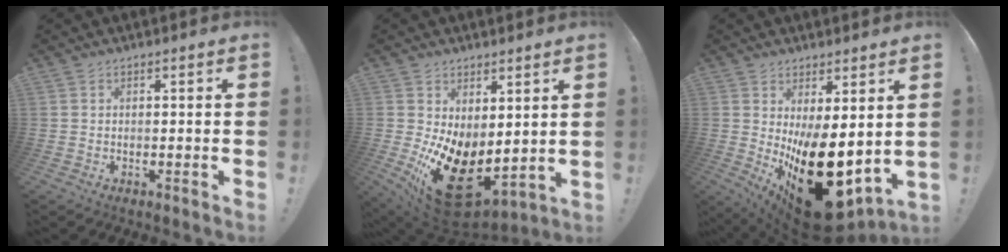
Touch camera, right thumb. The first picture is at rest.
{"total": 16.1, "force": [-3.1, 9.7, 12.4], "torque": [-0.209, -0.002, -0.029]}
{"total": 21.7, "force": [-5.0, 10.1, 18.6], "torque": [-0.256, 0.015, -0.050]}